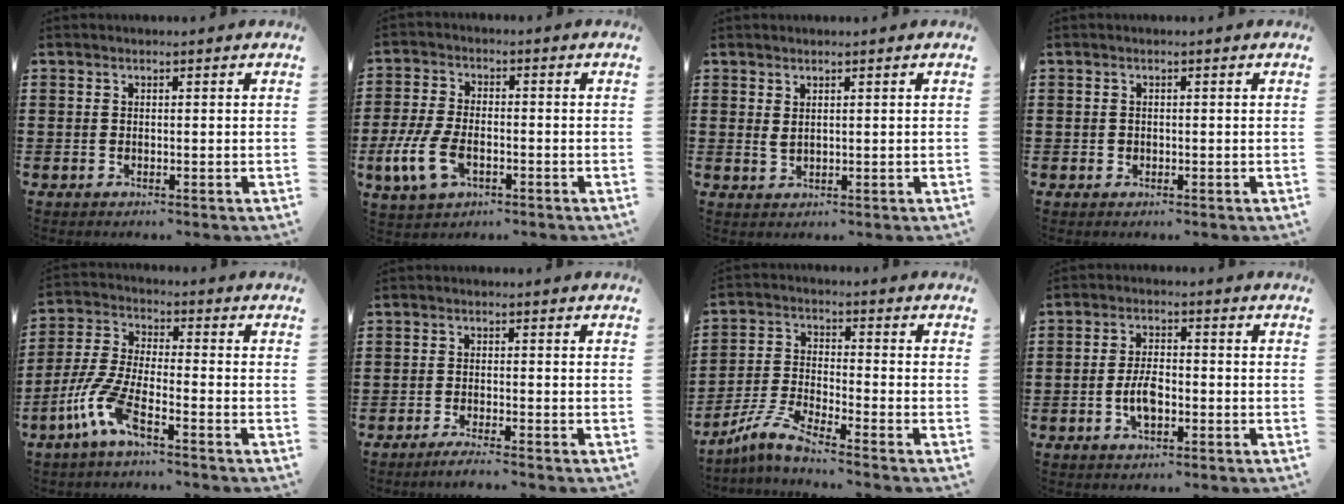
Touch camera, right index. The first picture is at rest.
{"total": 5.6, "force": [-1.4, 2.5, 4.7], "torque": [-0.117, -0.013, -0.030]}
{"total": 1.5, "force": [1.1, 0.5, 0.9], "torque": [-0.019, 0.002, 0.019]}
{"total": 0.5, "force": [0.0, 0.5, 0.2], "torque": [-0.006, 0.001, 0.001]}
{"total": 8.1, "force": [-5.0, 1.4, 6.2], "torque": [-0.171, -0.022, -0.105]}
{"total": 1.9, "force": [-1.8, -0.2, 0.7], "torque": [-0.011, 0.000, -0.033]}
{"total": 6.3, "force": [-5.3, 0.3, 3.3], "torque": [-0.089, -0.012, -0.110]}
{"total": 5.0, "force": [-1.2, 2.3, 4.2], "torque": [-0.094, 0.001, -0.027]}